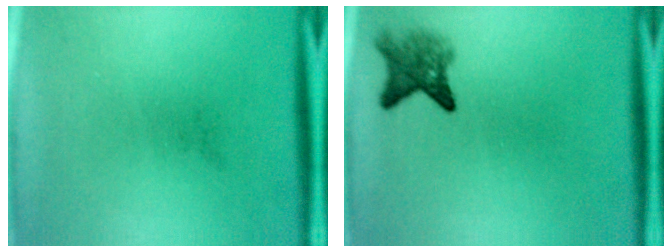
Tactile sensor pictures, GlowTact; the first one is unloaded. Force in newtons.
{"total": 3.9}